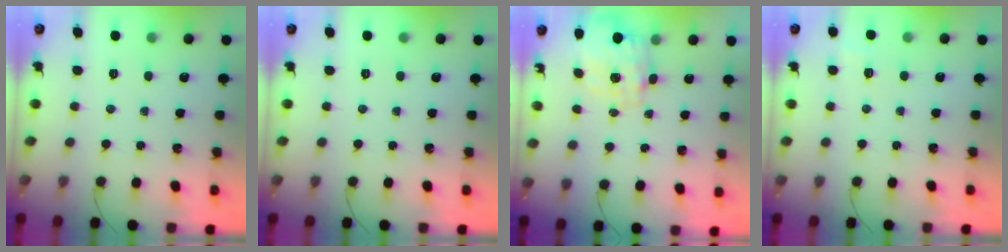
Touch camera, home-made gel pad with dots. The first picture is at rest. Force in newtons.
{"total": 0.0}
{"total": 2.8, "press": 2.6, "slide": 1.2}
{"total": 6.8, "press": 6.6, "slide": 1.6}